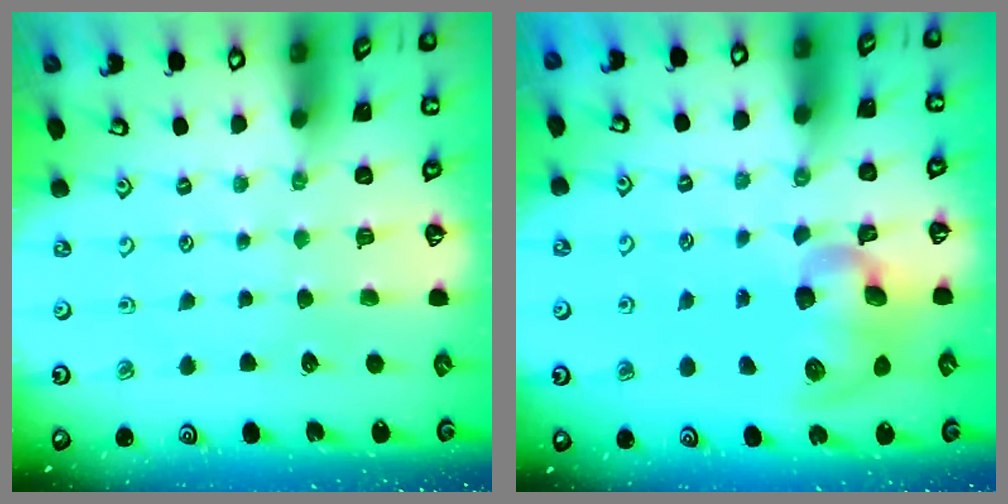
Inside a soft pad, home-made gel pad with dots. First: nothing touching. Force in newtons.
{"total": 12.6, "press": 12.4, "slide": 2.0}